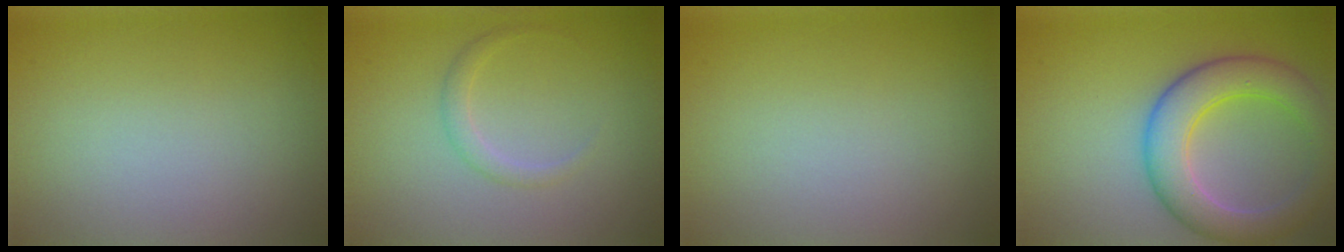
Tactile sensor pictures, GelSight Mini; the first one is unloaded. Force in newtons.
{"total": 1.2, "press": 1.2, "slide": 0.1}
{"total": 0.0}
{"total": 6.2, "press": 6.2, "slide": 0.3}